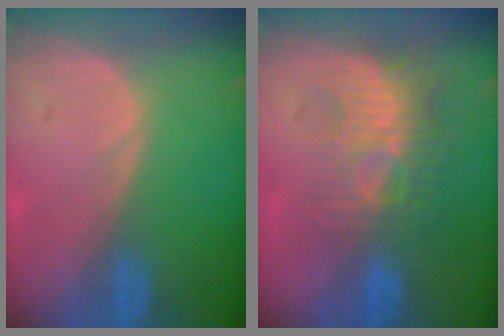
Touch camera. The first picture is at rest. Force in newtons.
{"total": 9.6, "press": 8.4, "slide": 4.5}